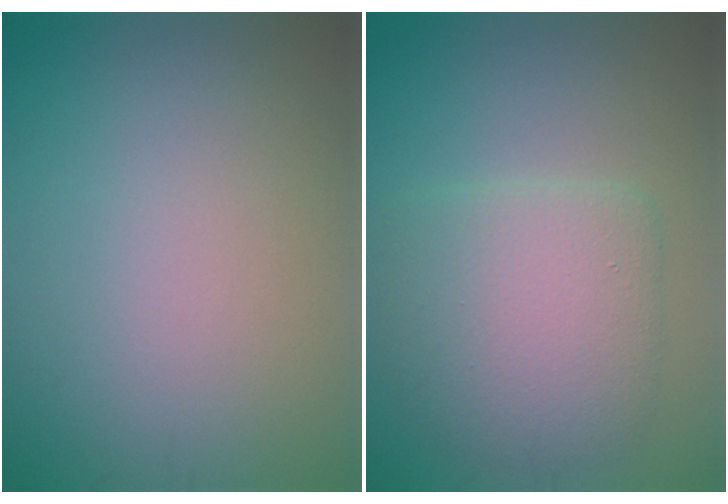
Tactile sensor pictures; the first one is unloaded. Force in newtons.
{"total": 5.7, "press": 5.7, "slide": 0.2}